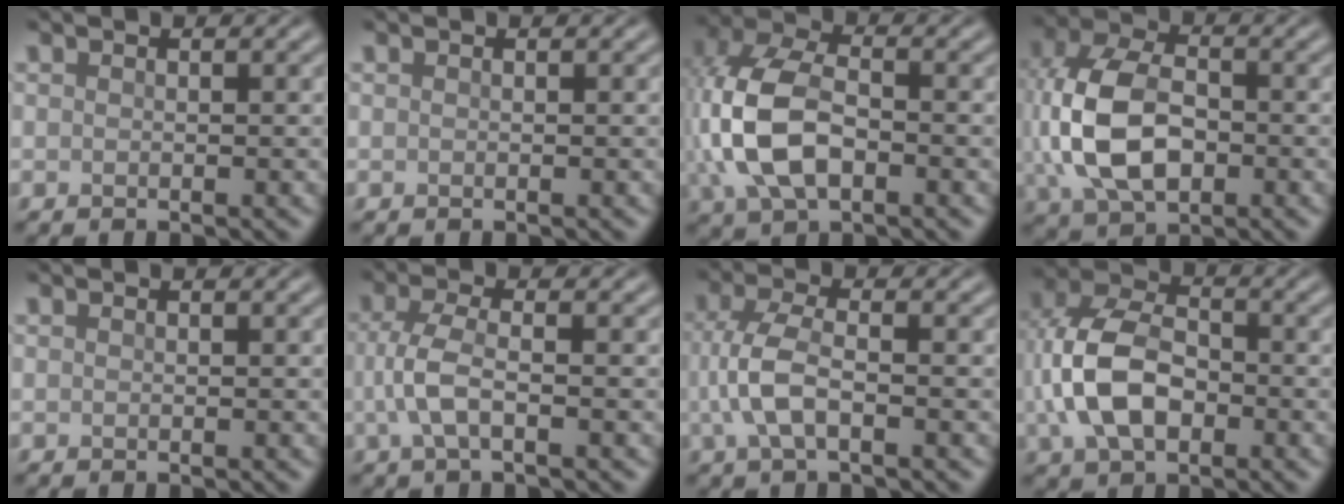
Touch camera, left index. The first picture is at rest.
{"total": 0.0}
{"total": 8.9, "force": [-1.0, 5.4, 7.0], "torque": [-0.166, 0.007, -0.028]}
{"total": 9.7, "force": [-0.3, 6.4, 7.3], "torque": [-0.174, 0.001, -0.010]}
{"total": 0.0}
{"total": 3.3, "force": [-0.6, 1.2, 3.0], "torque": [-0.070, 0.001, -0.016]}
{"total": 4.2, "force": [-0.7, 1.8, 3.8], "torque": [-0.092, 0.002, -0.019]}
{"total": 8.1, "force": [-0.9, 5.3, 6.0], "torque": [-0.139, 0.006, -0.027]}